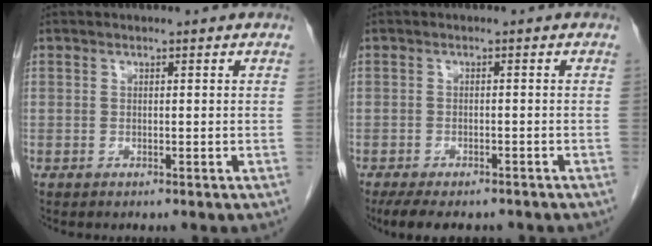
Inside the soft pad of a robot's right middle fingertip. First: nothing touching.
{"total": 8.7, "force": [-7.0, 3.1, 4.1], "torque": [-0.061, -0.008, -0.098]}